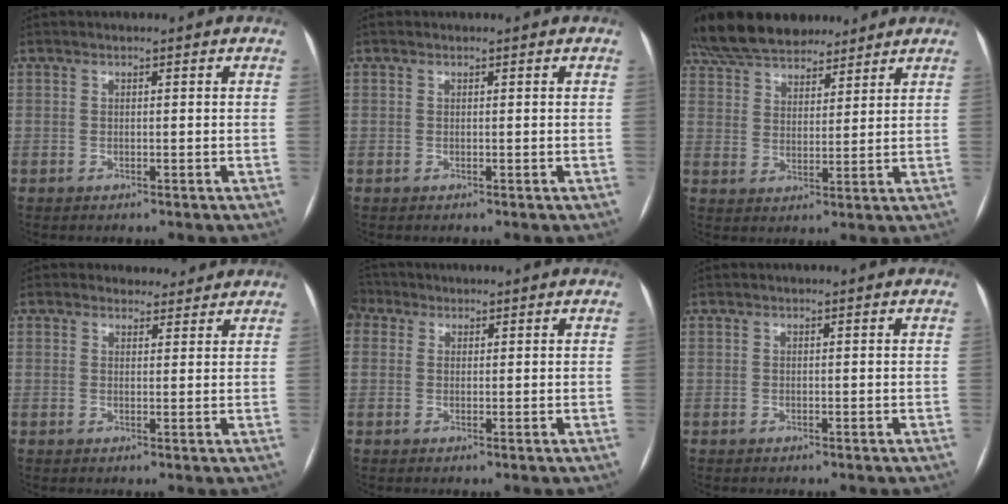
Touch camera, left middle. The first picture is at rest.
{"total": 0.0}
{"total": 17.0, "force": [14.5, 6.0, 6.5], "torque": [-0.134, 0.036, 0.238]}
{"total": 3.6, "force": [3.2, 1.6, -0.3], "torque": [0.010, 0.002, 0.034]}
{"total": 5.6, "force": [3.0, 4.2, 2.0], "torque": [-0.063, 0.034, 0.064]}
{"total": 0.0}